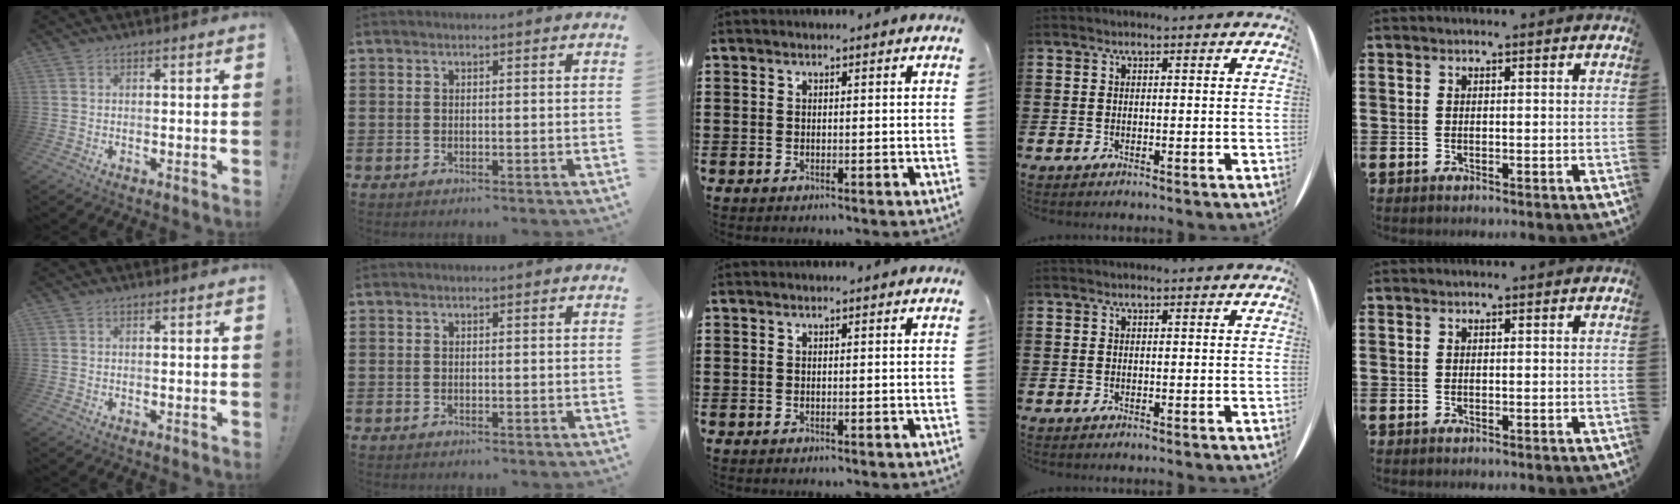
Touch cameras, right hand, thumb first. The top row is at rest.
{}